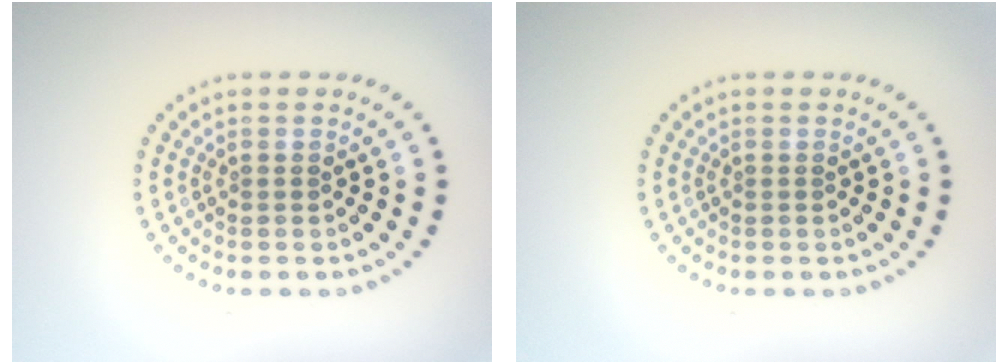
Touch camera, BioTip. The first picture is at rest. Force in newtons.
{"total": 0.0}